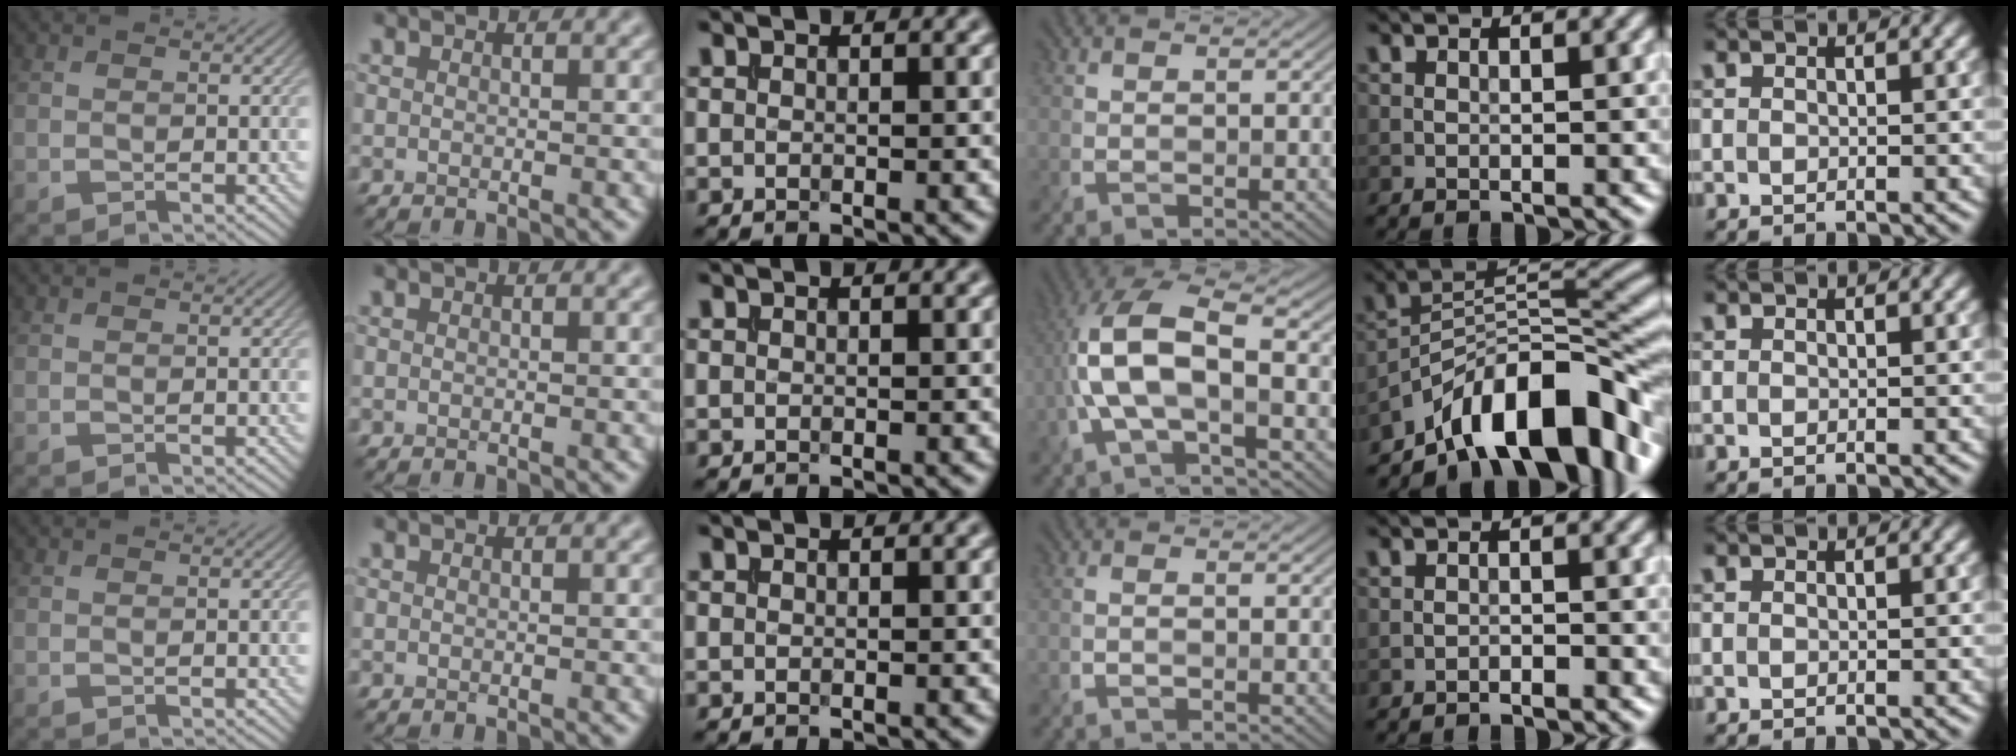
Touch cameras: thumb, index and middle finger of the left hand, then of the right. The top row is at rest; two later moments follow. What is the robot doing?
{"motion": "insert", "object": "file holder"}